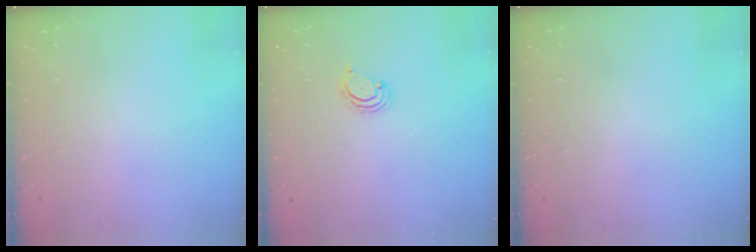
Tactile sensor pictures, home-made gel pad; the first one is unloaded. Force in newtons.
{"total": 3.1, "press": 3.1, "slide": 0.5}
{"total": 0.0}